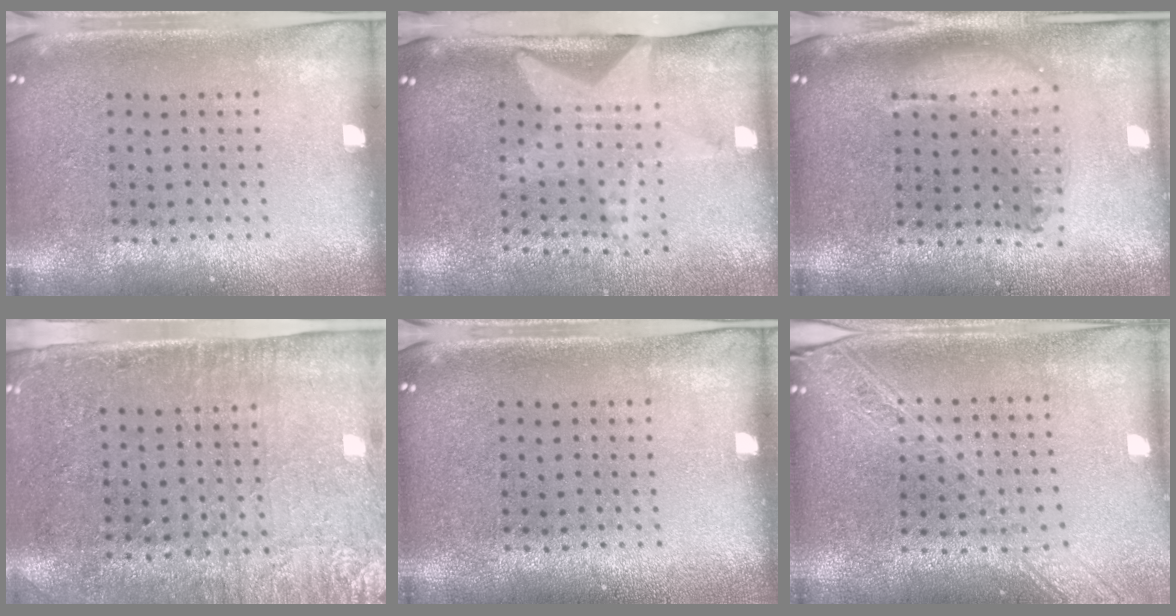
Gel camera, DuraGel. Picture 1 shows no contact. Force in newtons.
{"total": 1.7, "press": 1.5, "slide": 0.7}
{"total": 1.7, "press": 1.5, "slide": 0.9}
{"total": 2.9, "press": 2.5, "slide": 1.5}
{"total": 0.0}
{"total": 2.3, "press": 1.9, "slide": 1.2}